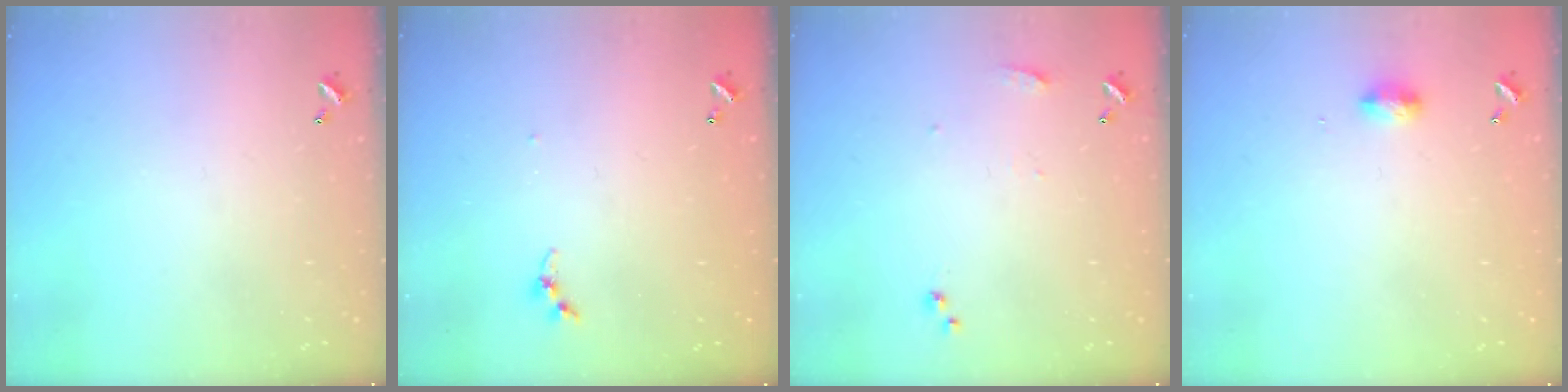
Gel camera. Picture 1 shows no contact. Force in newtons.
{"total": 3.4, "press": 3.4, "slide": 0.3}
{"total": 7.3, "press": 7.3, "slide": 0.8}
{"total": 4.6, "press": 4.5, "slide": 0.7}